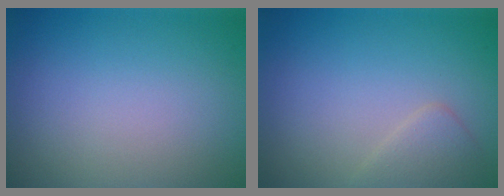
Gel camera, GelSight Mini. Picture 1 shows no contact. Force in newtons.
{"total": 1.8, "press": 1.8, "slide": 0.0}